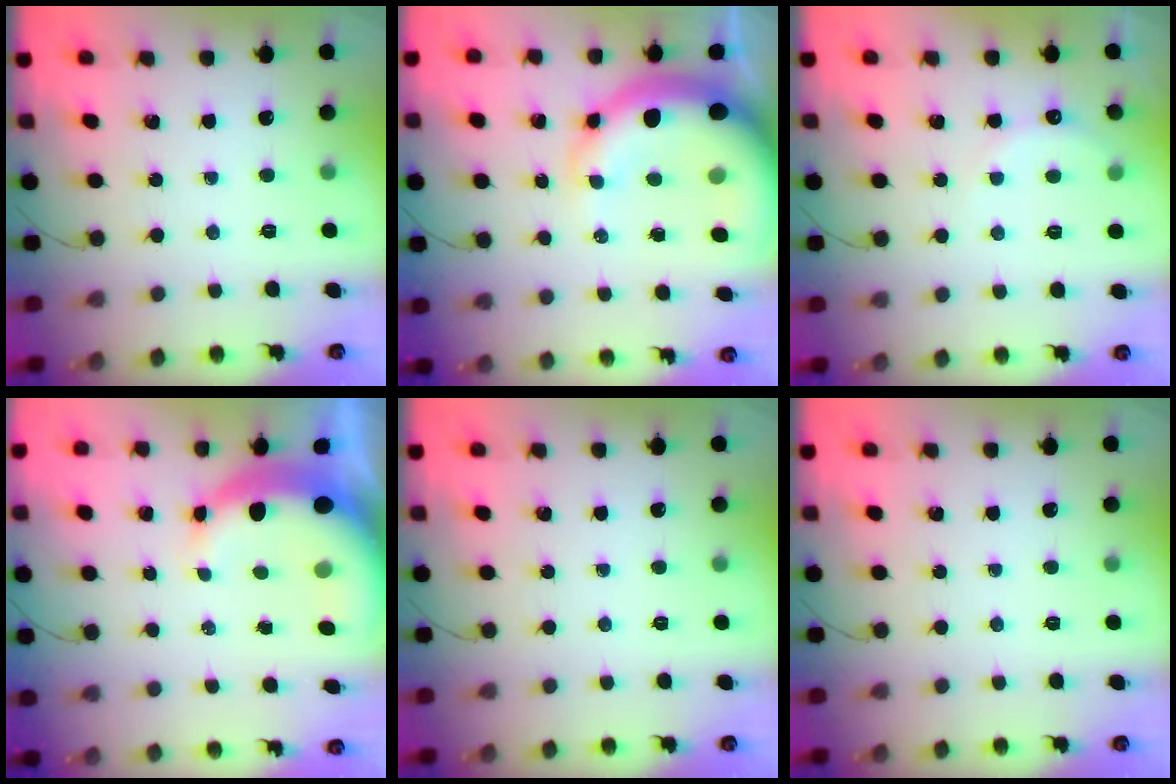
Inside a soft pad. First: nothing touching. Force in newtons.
{"total": 16.2, "press": 15.5, "slide": 4.6}
{"total": 6.8, "press": 6.8, "slide": 1.1}
{"total": 10.0, "press": 9.8, "slide": 2.1}
{"total": 0.0}
{"total": 0.0}